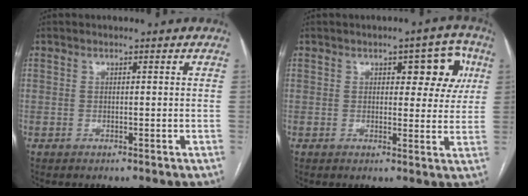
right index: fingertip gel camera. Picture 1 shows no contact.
{"total": 7.3, "force": [2.7, 3.2, 6.0], "torque": [-0.053, 0.020, 0.029]}